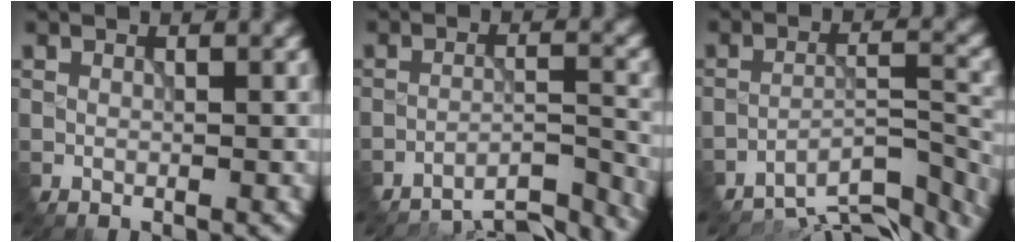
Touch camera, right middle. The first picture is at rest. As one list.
[{"total": 10.1, "force": [-9.9, 1.3, 1.4], "torque": [-0.021, 0.018, -0.127]}, {"total": 8.4, "force": [-7.8, 1.5, 2.8], "torque": [-0.050, 0.011, -0.118]}]